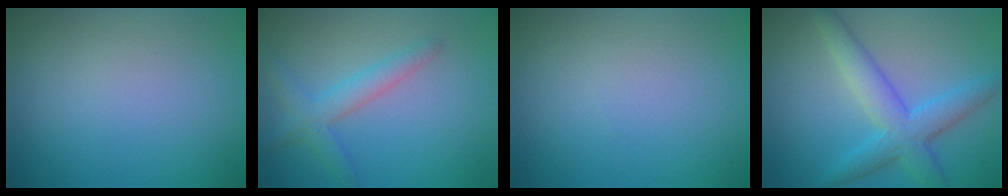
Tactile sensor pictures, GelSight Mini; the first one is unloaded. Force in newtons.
{"total": 2.9, "press": 2.9, "slide": 0.1}
{"total": 0.0}
{"total": 5.1, "press": 5.1, "slide": 0.1}